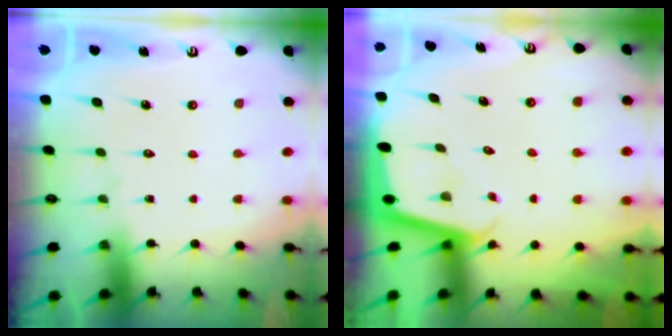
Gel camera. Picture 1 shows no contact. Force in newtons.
{"total": 1.7, "press": 1.7, "slide": 0.0}